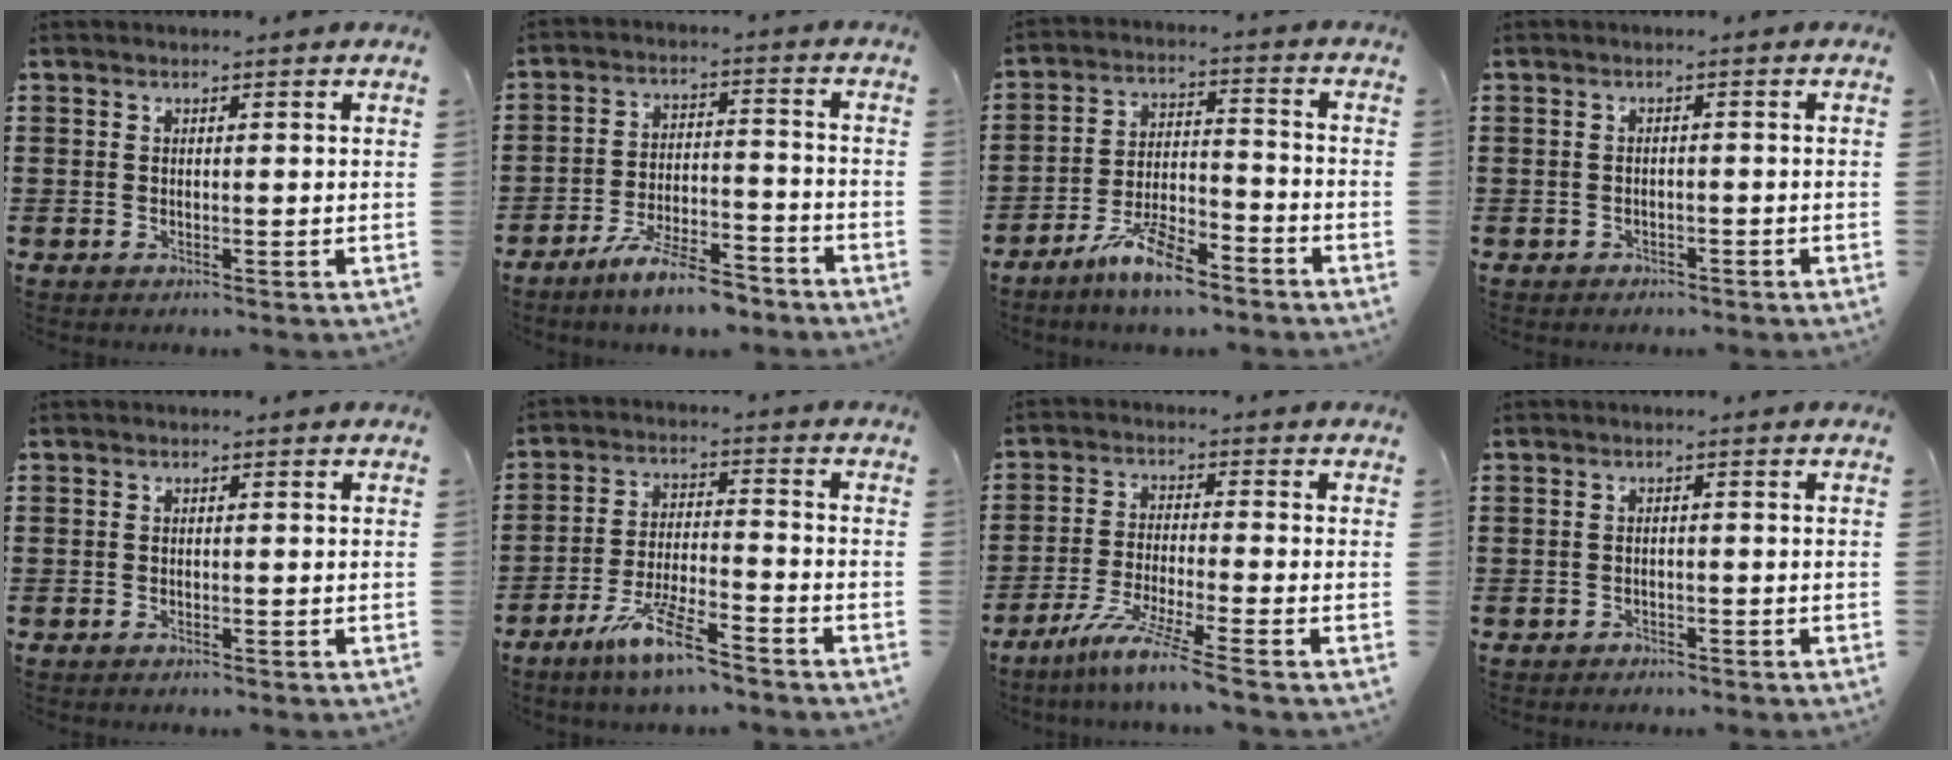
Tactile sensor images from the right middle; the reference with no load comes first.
{"total": 8.4, "force": [-7.2, 1.3, 4.1], "torque": [-0.077, 0.012, -0.134]}
{"total": 8.9, "force": [-6.7, 2.1, 5.4], "torque": [-0.108, 0.010, -0.126]}
{"total": 1.1, "force": [-1.0, 0.5, 0.0], "torque": [-0.005, 0.002, -0.023]}
{"total": 0.5, "force": [-0.4, 0.1, 0.3], "torque": [-0.008, -0.004, -0.008]}
{"total": 9.2, "force": [-6.7, 1.3, 6.2], "torque": [-0.128, 0.000, -0.125]}
{"total": 6.8, "force": [-5.4, -0.5, 4.1], "torque": [-0.084, -0.018, -0.103]}
{"total": 1.2, "force": [-1.1, 0.4, 0.0], "torque": [-0.005, 0.002, -0.026]}